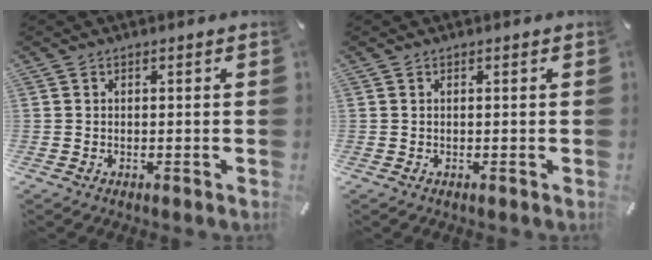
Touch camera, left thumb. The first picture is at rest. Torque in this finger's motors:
{"motor_torque": [0.08, -0.08, -0.05, 0.09, 0.01]}